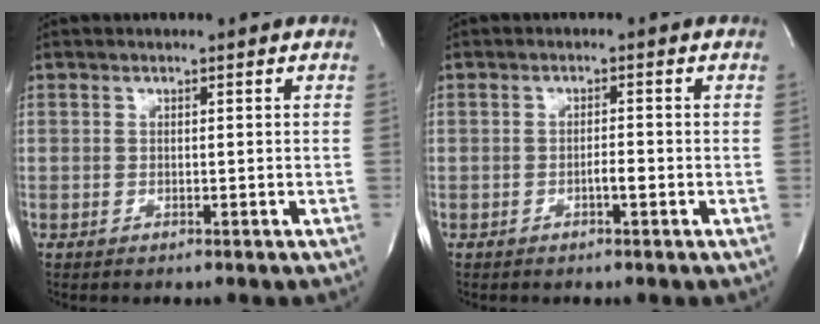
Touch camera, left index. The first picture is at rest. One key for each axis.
{"total": 1.6, "fx": -0.7, "fy": 0.2, "fz": 1.4, "tx": -0.024, "ty": 0.001, "tz": -0.013}